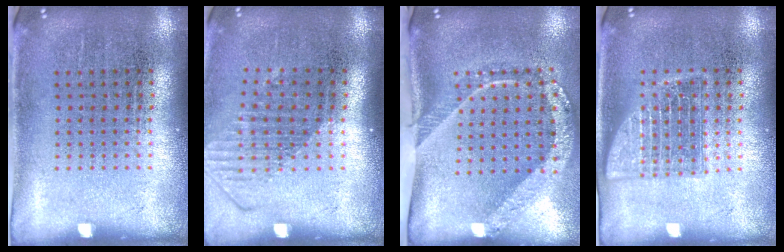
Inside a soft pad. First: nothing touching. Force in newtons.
{"total": 1.6, "press": 1.2, "slide": 1.0}
{"total": 2.5, "press": 1.7, "slide": 1.8}
{"total": 2.1, "press": 2.0, "slide": 0.3}